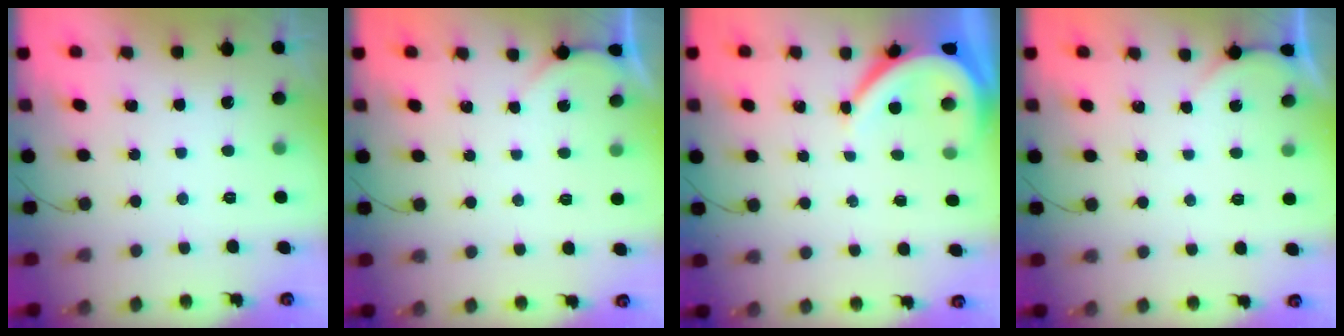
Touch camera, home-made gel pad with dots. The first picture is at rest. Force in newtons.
{"total": 0.0}
{"total": 6.6, "press": 6.6, "slide": 0.4}
{"total": 0.0}